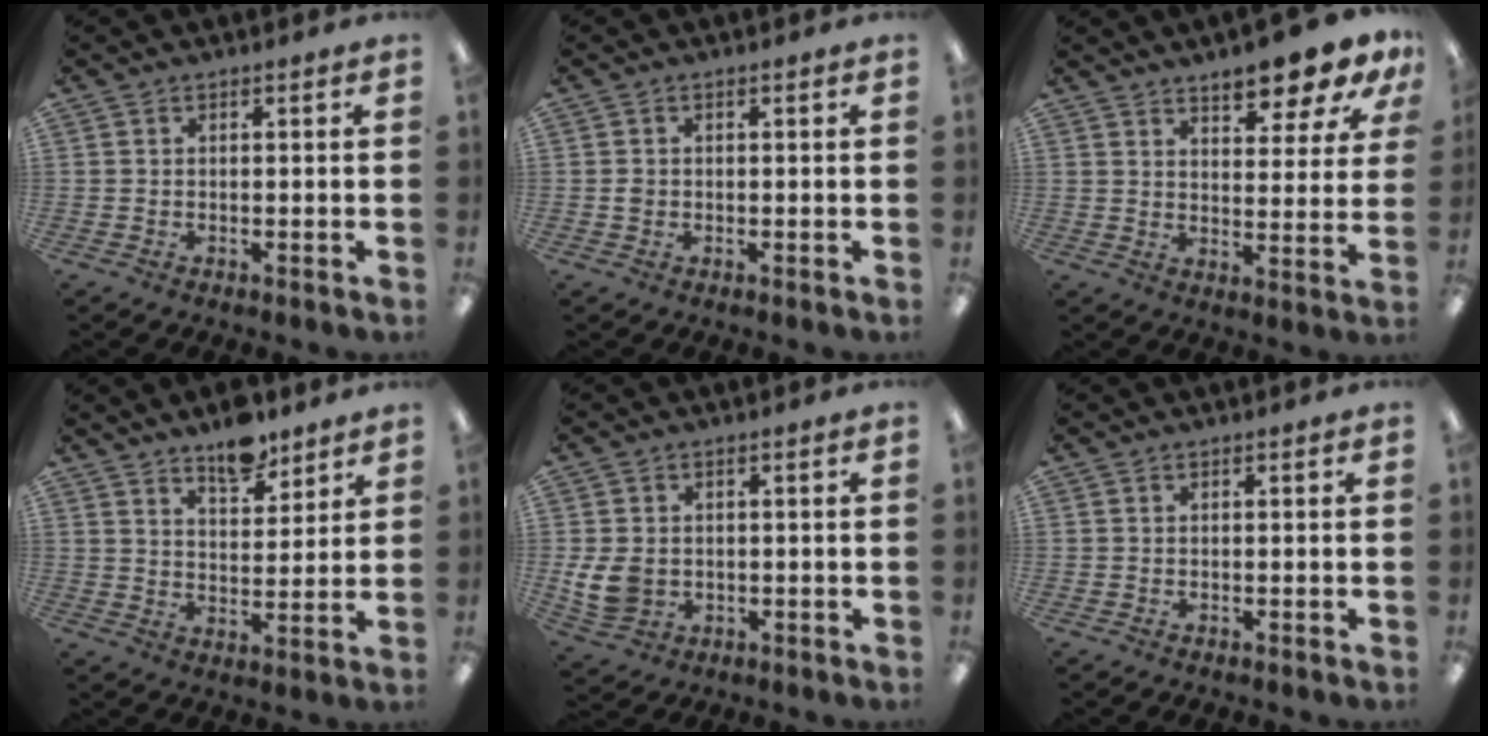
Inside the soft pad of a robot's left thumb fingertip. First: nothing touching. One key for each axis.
{"total": 1.1, "fx": 0.0, "fy": 1.0, "fz": 0.5, "tx": -0.009, "ty": 0.004, "tz": -0.002}
{"total": 9.8, "fx": 8.1, "fy": 2.5, "fz": 4.9, "tx": -0.053, "ty": -0.057, "tz": 0.137}
{"total": 9.0, "fx": 7.1, "fy": 3.9, "fz": 3.9, "tx": -0.039, "ty": -0.047, "tz": 0.121}
{"total": 7.0, "fx": -0.2, "fy": 5.7, "fz": 4.1, "tx": -0.092, "ty": 0.005, "tz": 0.000}
{"total": 0.0}